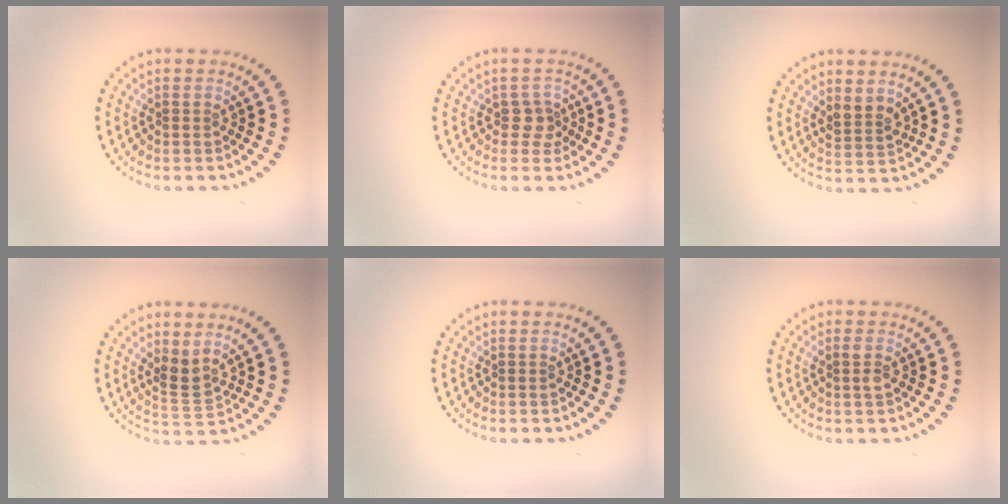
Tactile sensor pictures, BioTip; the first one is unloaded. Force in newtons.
{"total": 1.7, "press": 1.4, "slide": 0.8}
{"total": 2.0, "press": 1.6, "slide": 1.2}
{"total": 2.4, "press": 1.6, "slide": 1.7}
{"total": 0.0}
{"total": 0.9, "press": 0.9, "slide": 0.1}